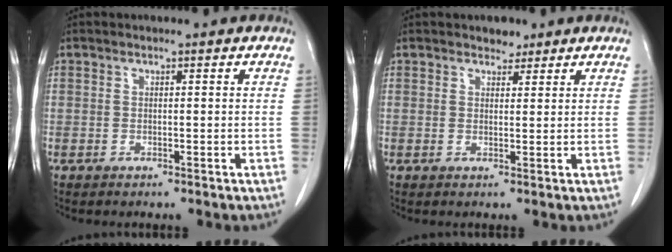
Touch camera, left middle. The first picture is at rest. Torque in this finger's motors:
{"motor_torque": [0.30, -0.25, -0.07, 0.00]}